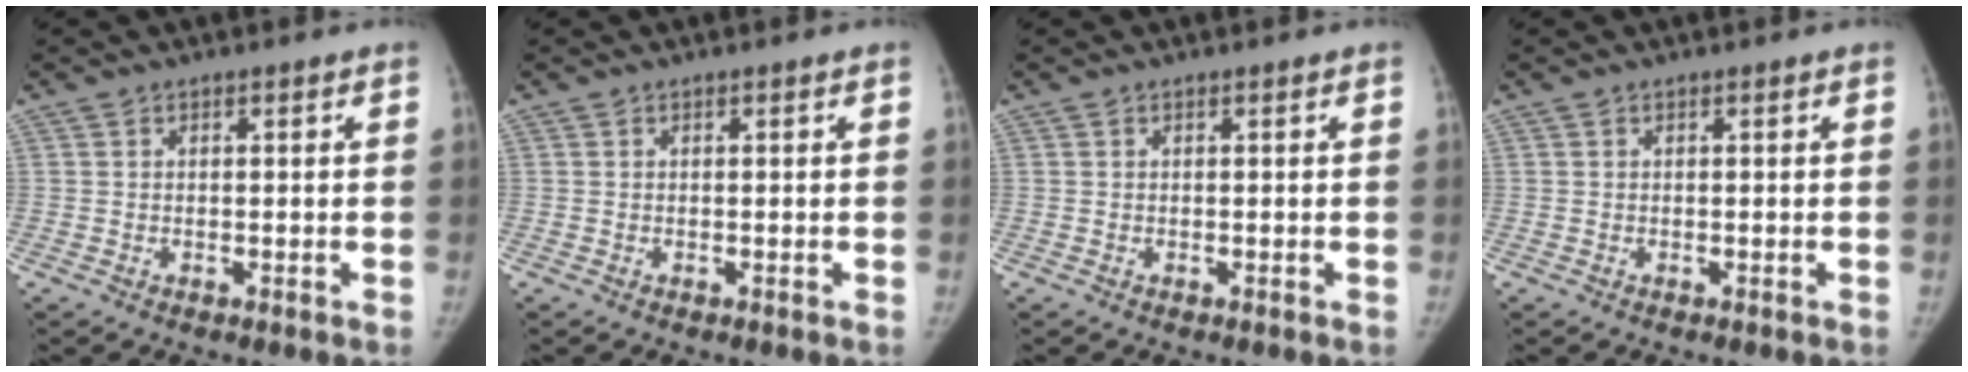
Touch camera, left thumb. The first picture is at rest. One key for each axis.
{"total": 0.0}
{"total": 0.0}
{"total": 0.0}